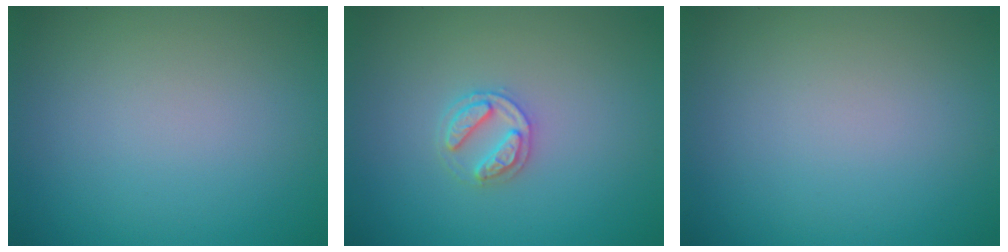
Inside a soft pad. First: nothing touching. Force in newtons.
{"total": 2.4, "press": 2.4, "slide": 0.4}
{"total": 0.0}